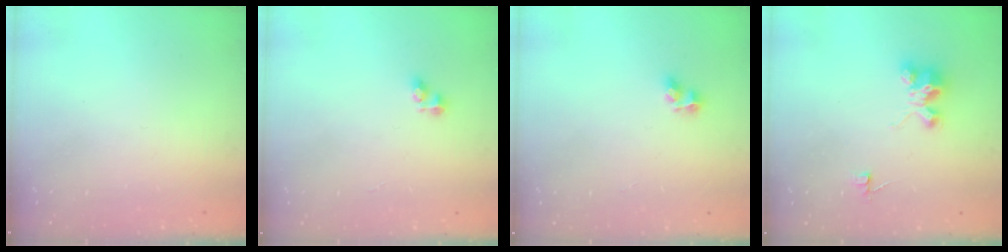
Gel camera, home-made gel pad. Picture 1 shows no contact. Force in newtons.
{"total": 3.5, "press": 3.5, "slide": 0.4}
{"total": 4.4, "press": 4.3, "slide": 0.8}
{"total": 4.1, "press": 4.1, "slide": 0.2}